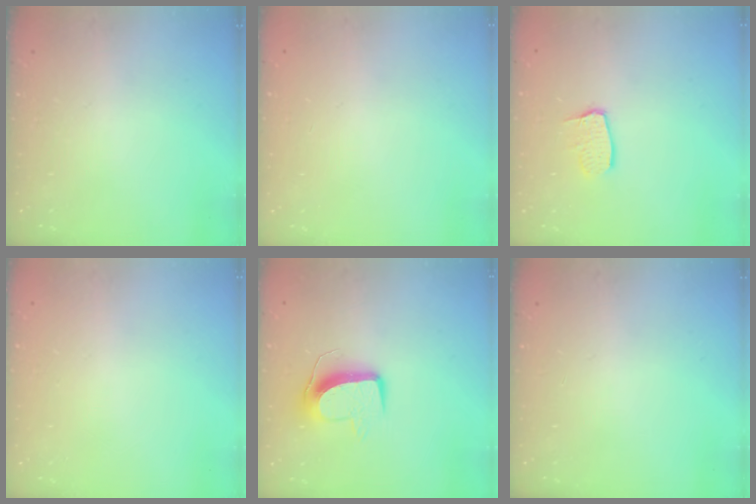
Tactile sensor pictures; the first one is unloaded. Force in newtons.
{"total": 0.0}
{"total": 6.8, "press": 6.8, "slide": 0.5}
{"total": 0.0}
{"total": 10.4, "press": 10.3, "slide": 0.8}
{"total": 0.0}